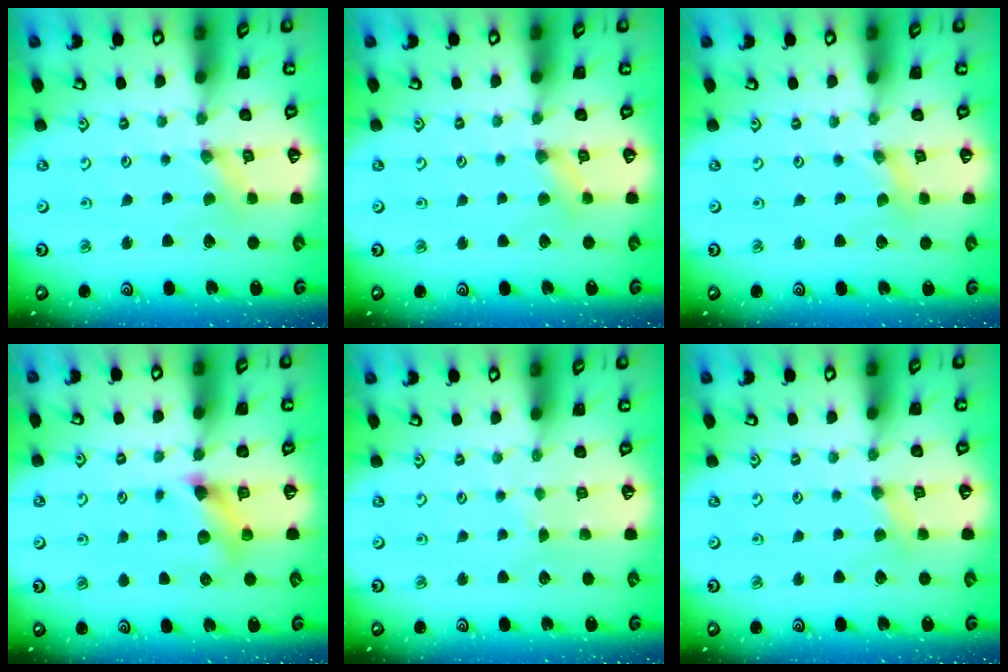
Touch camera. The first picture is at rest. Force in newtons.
{"total": 3.3, "press": 3.3, "slide": 0.4}
{"total": 0.0}
{"total": 7.2, "press": 7.2, "slide": 0.7}
{"total": 1.7, "press": 1.7, "slide": 0.2}
{"total": 2.2, "press": 2.2, "slide": 0.5}